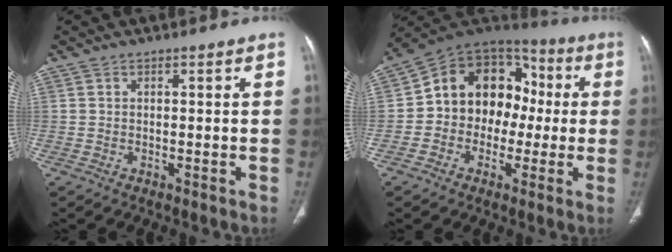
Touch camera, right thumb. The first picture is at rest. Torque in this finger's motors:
{"motor_torque": [-0.36, 1.04, 0.26, 0.09, 0.11]}